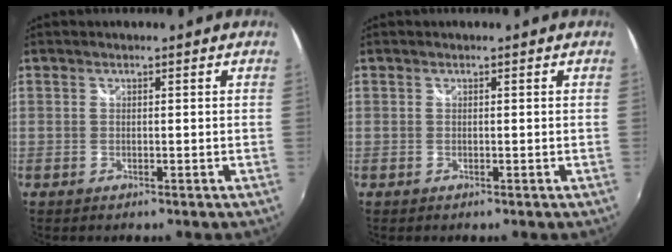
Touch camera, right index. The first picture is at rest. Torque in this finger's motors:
{"motor_torque": [0.00, 0.00, 0.00, 0.00]}